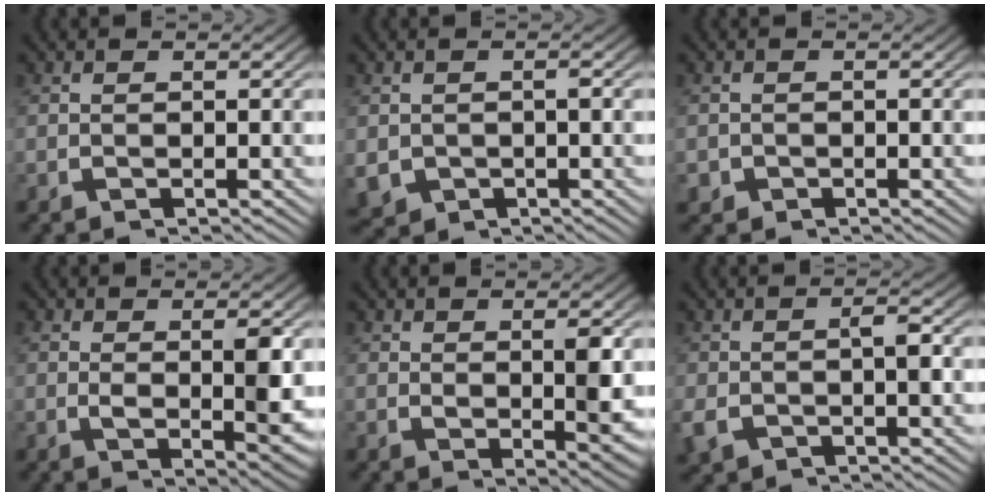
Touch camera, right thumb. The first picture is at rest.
{"total": 4.1, "force": [-1.3, 3.4, 1.8], "torque": [-0.052, -0.034, -0.003]}
{"total": 1.5, "force": [-0.8, 1.3, 0.2], "torque": [-0.010, -0.014, -0.007]}
{"total": 5.1, "force": [0.1, 2.0, 4.7], "torque": [-0.078, -0.024, 0.015]}
{"total": 4.0, "force": [0.5, 1.6, 3.7], "torque": [-0.055, -0.018, 0.017]}
{"total": 3.0, "force": [-0.8, 2.1, 1.9], "torque": [-0.047, -0.012, -0.004]}